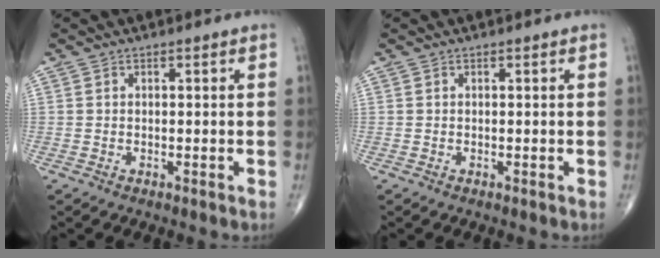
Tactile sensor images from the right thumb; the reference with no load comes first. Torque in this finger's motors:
{"motor_torque": [0.00, 0.00, 0.00, 0.00, 0.00]}